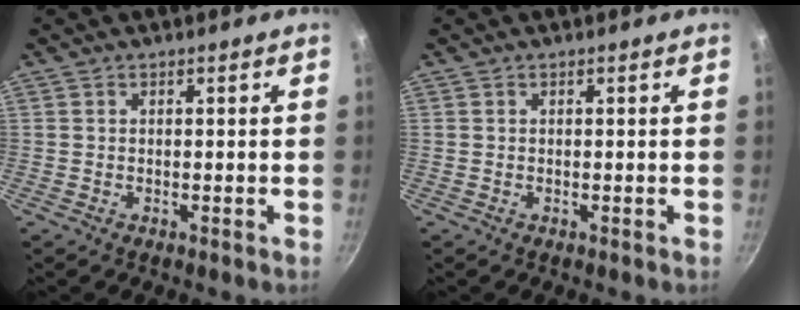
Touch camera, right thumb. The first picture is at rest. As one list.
[{"total": 0.0}]